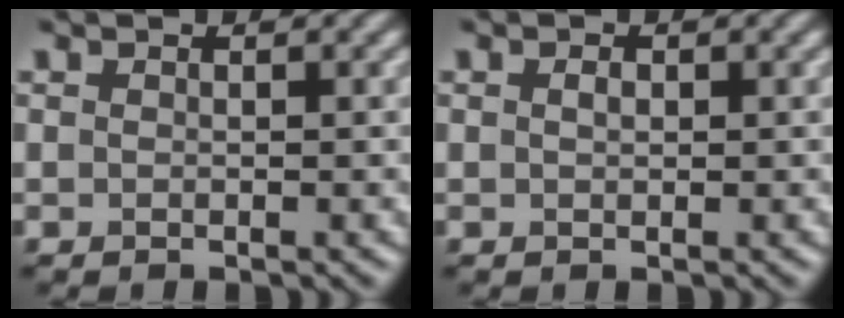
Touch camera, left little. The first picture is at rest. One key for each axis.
{"total": 0.8, "fx": 0.2, "fy": 0.5, "fz": 0.6, "tx": -0.013, "ty": 0.002, "tz": 0.003}